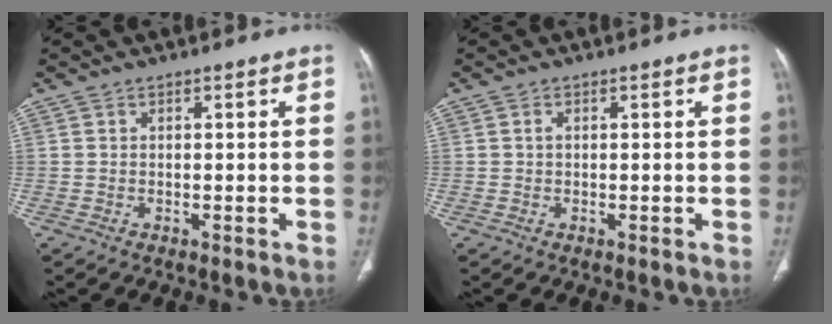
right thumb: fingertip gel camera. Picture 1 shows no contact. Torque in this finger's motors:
{"motor_torque": [-0.58, -0.04, -0.09, 0.13, 0.04]}